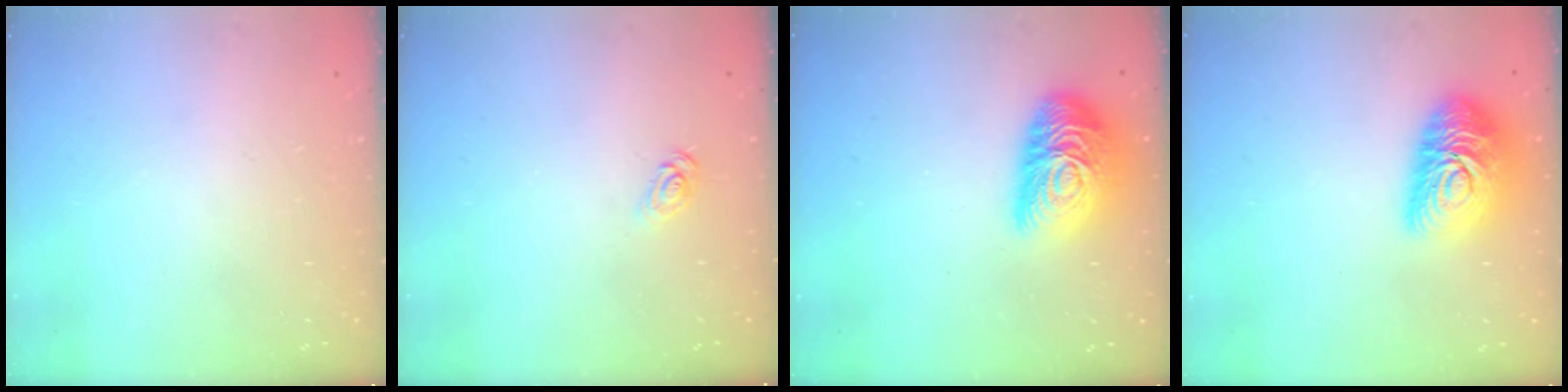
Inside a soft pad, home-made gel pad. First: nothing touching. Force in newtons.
{"total": 3.3, "press": 3.3, "slide": 0.1}
{"total": 17.5, "press": 17.4, "slide": 1.5}
{"total": 15.6, "press": 15.6, "slide": 1.2}